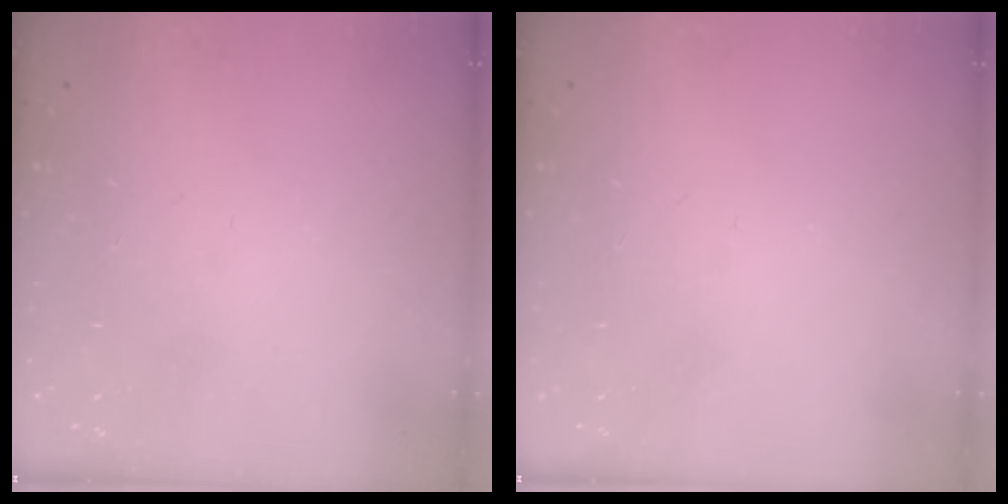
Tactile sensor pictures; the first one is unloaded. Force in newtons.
{"total": 0.0}